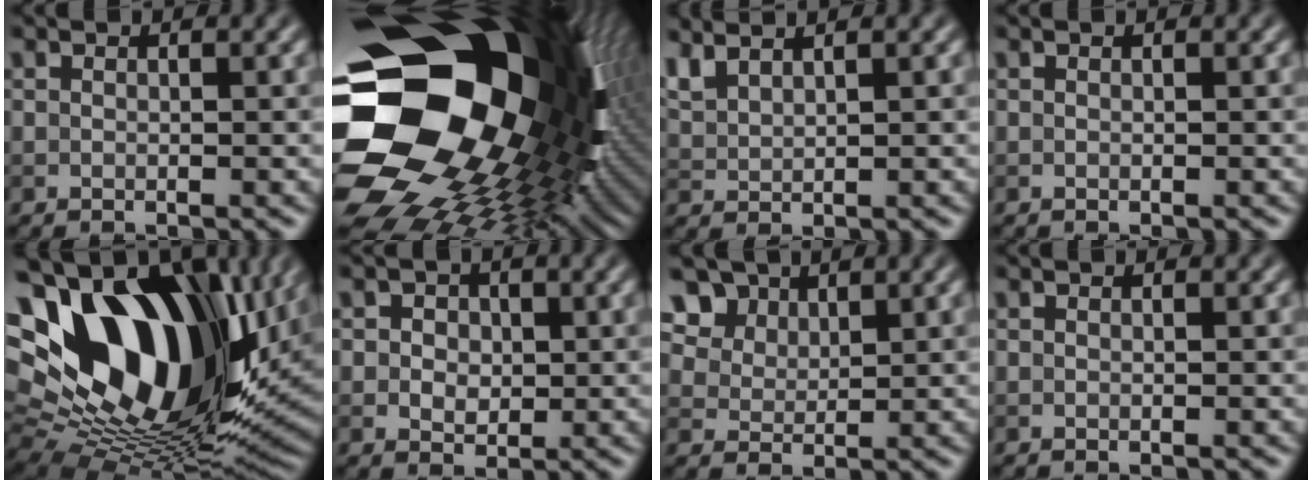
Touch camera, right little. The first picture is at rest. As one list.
[{"total": 22.7, "force": [0.4, 16.9, 15.2], "torque": [-0.291, -0.061, 0.003]}, {"total": 2.6, "force": [2.1, 0.7, 1.3], "torque": [-0.038, 0.009, 0.050]}, {"total": 0.0}, {"total": 20.2, "force": [7.1, 12.4, 14.3], "torque": [-0.270, 0.011, 0.134]}, {"total": 2.9, "force": [0.5, 2.4, 1.5], "torque": [-0.017, 0.001, -0.004]}, {"total": 7.6, "force": [4.8, 5.1, 3.0], "torque": [-0.083, 0.006, 0.089]}, {"total": 0.0}]